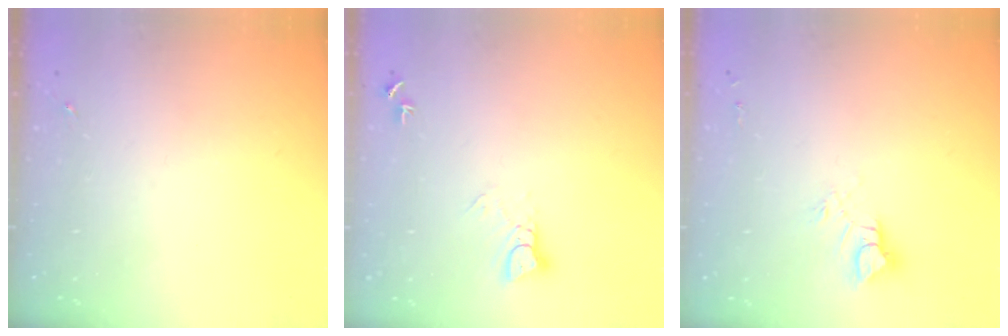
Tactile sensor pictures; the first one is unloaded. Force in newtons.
{"total": 4.7, "press": 4.7, "slide": 0.2}
{"total": 6.3, "press": 6.3, "slide": 0.5}